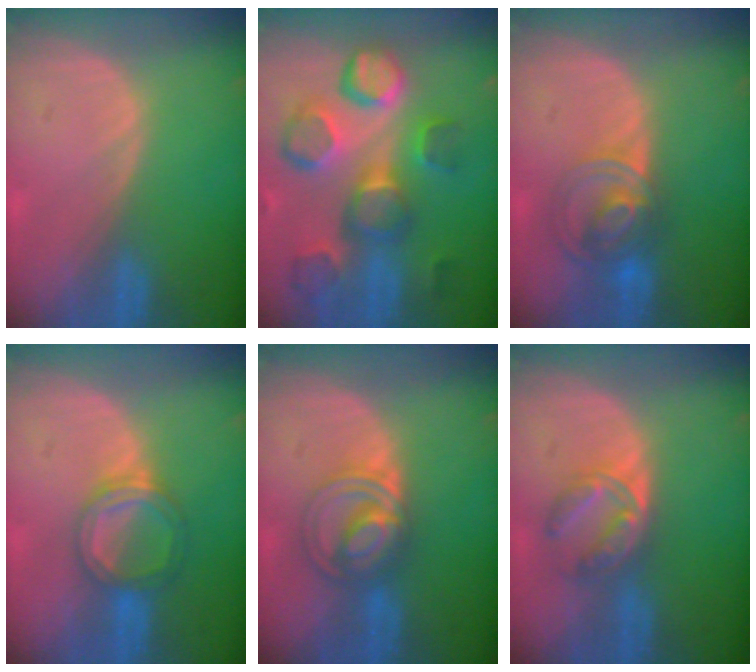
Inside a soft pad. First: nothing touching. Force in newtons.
{"total": 12.2, "press": 11.0, "slide": 5.4}
{"total": 7.5, "press": 6.2, "slide": 4.1}
{"total": 5.4, "press": 5.1, "slide": 1.6}
{"total": 6.4, "press": 6.4, "slide": 0.3}
{"total": 5.8, "press": 5.5, "slide": 1.8}